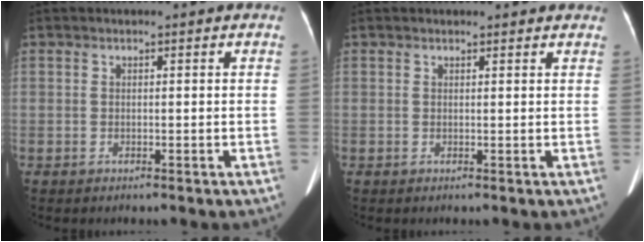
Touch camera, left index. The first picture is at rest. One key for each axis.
{"total": 3.5, "fx": 3.2, "fy": 0.8, "fz": 1.1, "tx": -0.010, "ty": 0.004, "tz": 0.030}